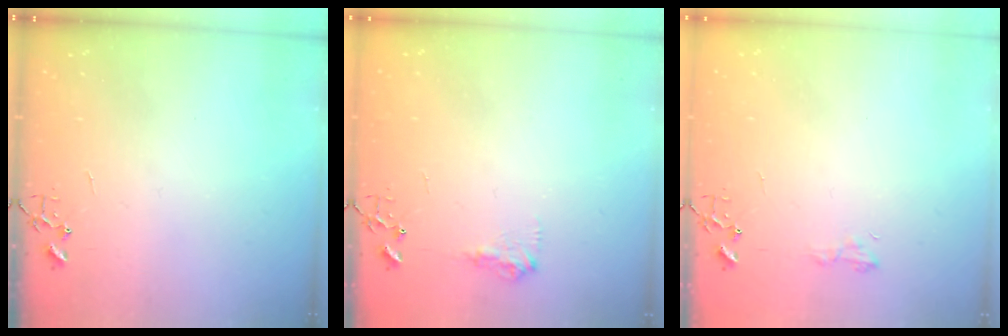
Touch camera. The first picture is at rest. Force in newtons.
{"total": 7.9, "press": 7.9, "slide": 0.3}
{"total": 5.6, "press": 5.6, "slide": 0.6}